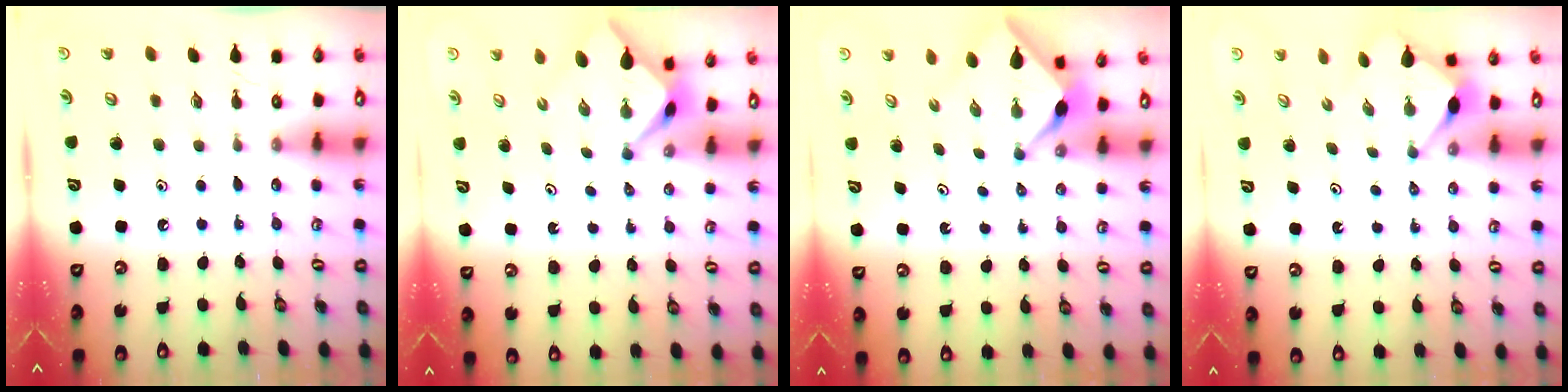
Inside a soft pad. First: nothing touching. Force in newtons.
{"total": 2.4, "press": 2.4, "slide": 0.2}
{"total": 2.2, "press": 2.2, "slide": 0.2}
{"total": 3.4, "press": 3.4, "slide": 0.3}